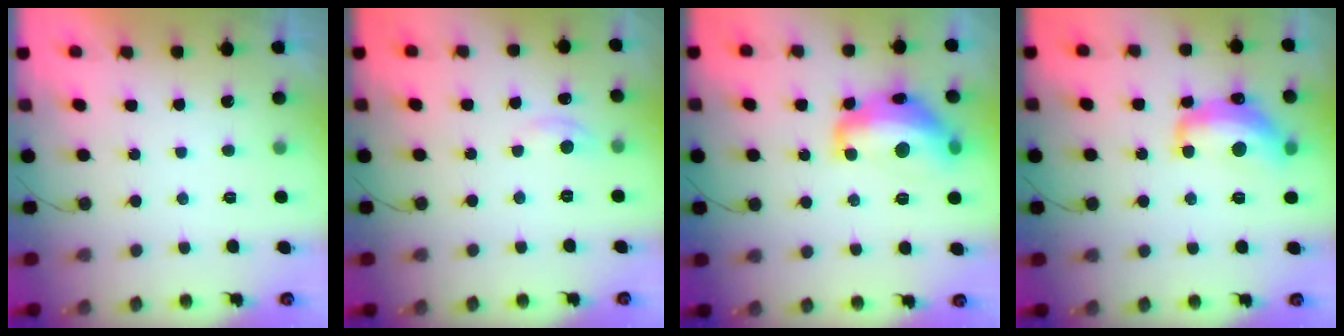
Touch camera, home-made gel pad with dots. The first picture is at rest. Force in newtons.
{"total": 3.1, "press": 3.1, "slide": 0.4}
{"total": 15.5, "press": 15.5, "slide": 0.8}
{"total": 14.1, "press": 14.1, "slide": 0.9}